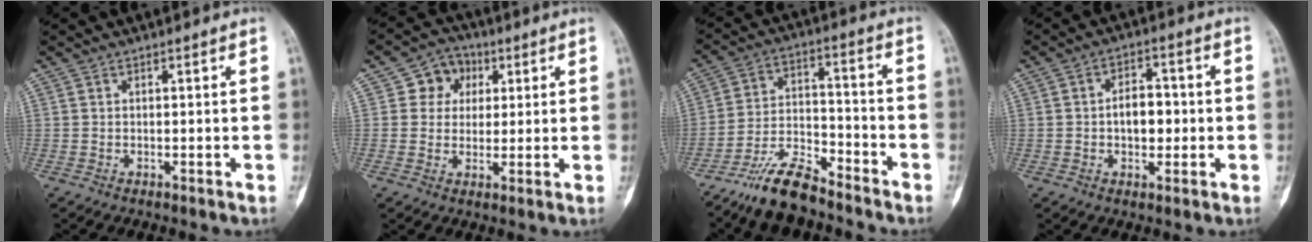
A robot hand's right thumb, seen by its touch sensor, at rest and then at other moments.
{"total": 6.9, "force": [2.0, 6.2, 2.4], "torque": [0.002, 0.003, 0.026]}
{"total": 11.4, "force": [-9.3, 3.7, 5.5], "torque": [-0.095, 0.060, -0.179]}
{"total": 6.9, "force": [-0.3, 4.4, 5.2], "torque": [-0.060, 0.015, -0.006]}